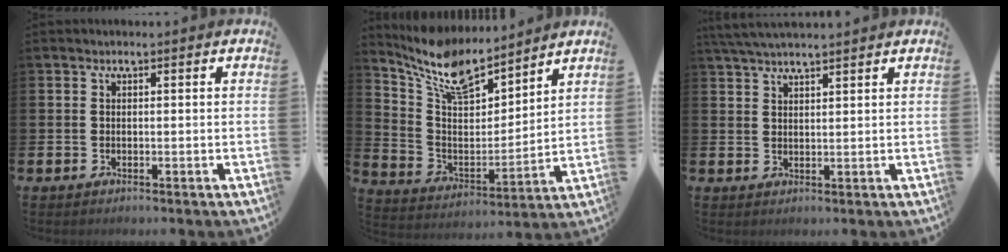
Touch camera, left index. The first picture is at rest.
{"total": 10.6, "force": [9.5, 3.1, 3.7], "torque": [-0.110, -0.053, 0.173]}
{"total": 3.9, "force": [3.7, 0.3, 1.4], "torque": [-0.035, -0.007, 0.068]}